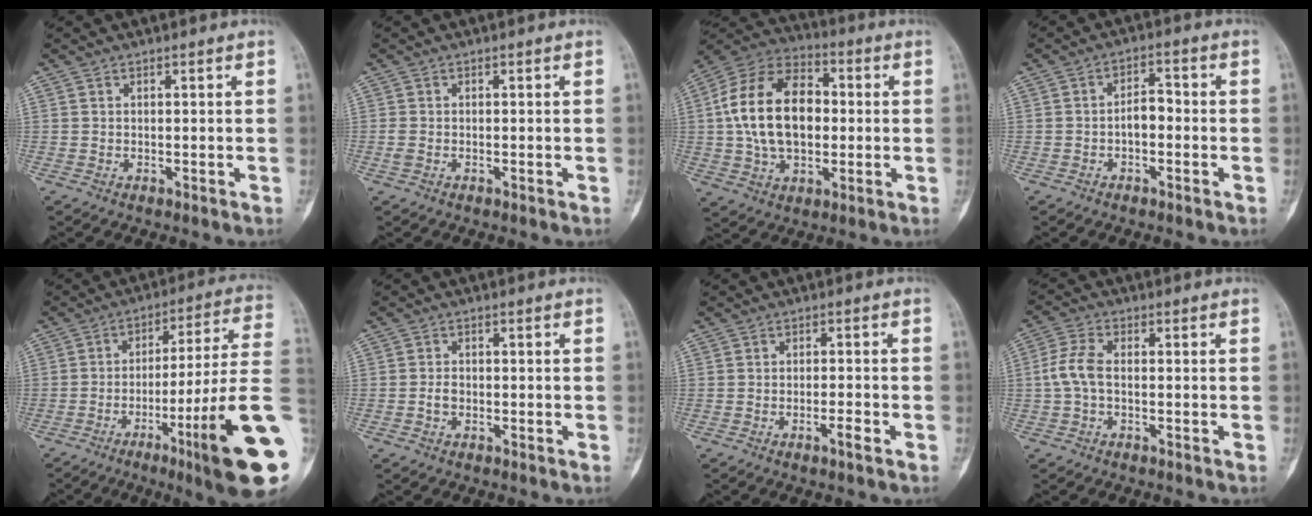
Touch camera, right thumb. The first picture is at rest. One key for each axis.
{"total": 1.2, "fx": -0.4, "fy": 0.8, "fz": 0.9, "tx": -0.030, "ty": 0.003, "tz": -0.008}
{"total": 19.3, "fx": 0.8, "fy": 12.5, "fz": 14.7, "tx": -0.251, "ty": 0.025, "tz": 0.012}
{"total": 3.8, "fx": -1.0, "fy": 2.1, "fz": 2.9, "tx": -0.035, "ty": 0.022, "tz": -0.025}
{"total": 22.3, "fx": -7.4, "fy": 0.8, "fz": 21.0, "tx": -0.267, "ty": 0.018, "tz": -0.114}
{"total": 1.7, "fx": -0.6, "fy": 1.2, "fz": 1.0, "tx": -0.016, "ty": 0.008, "tz": -0.013}
{"total": 2.5, "fx": -1.4, "fy": 0.3, "fz": 2.1, "tx": -0.036, "ty": 0.006, "tz": -0.026}
{"total": 5.1, "fx": -0.5, "fy": 2.7, "fz": 4.3, "tx": -0.103, "ty": 0.014, "tz": -0.018}